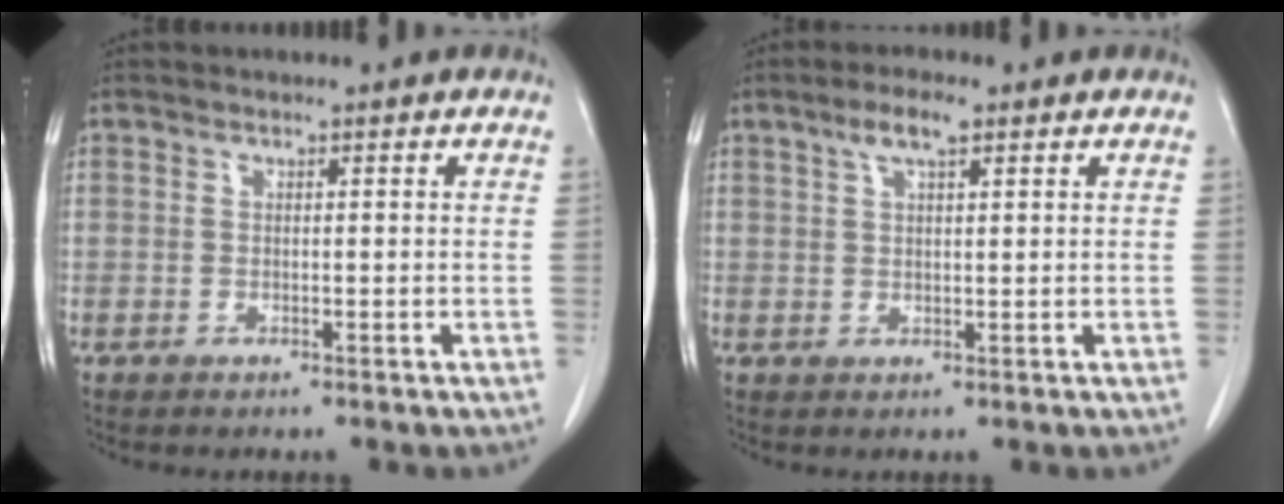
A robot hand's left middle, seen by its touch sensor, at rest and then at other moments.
{"total": 3.6, "force": [2.1, 0.7, 2.8], "torque": [-0.060, 0.008, 0.041]}